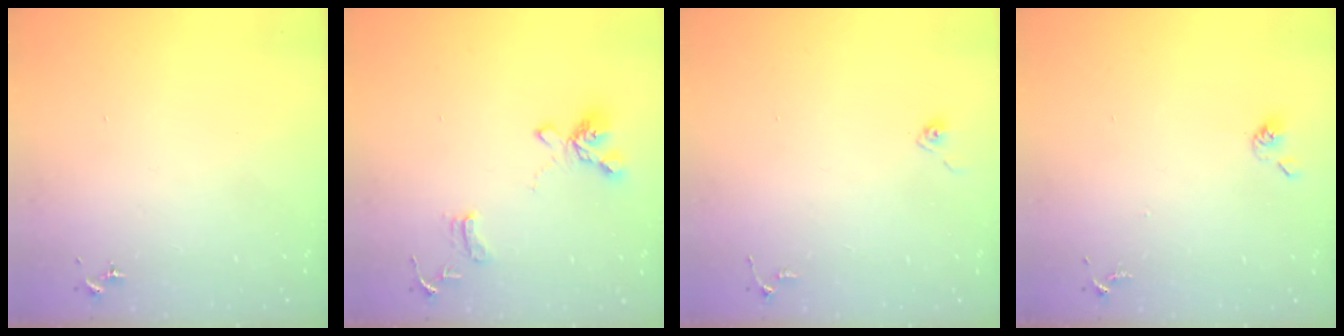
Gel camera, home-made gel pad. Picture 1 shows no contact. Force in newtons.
{"total": 14.7, "press": 14.6, "slide": 1.5}
{"total": 4.8, "press": 4.8, "slide": 0.4}
{"total": 5.5, "press": 5.4, "slide": 0.9}